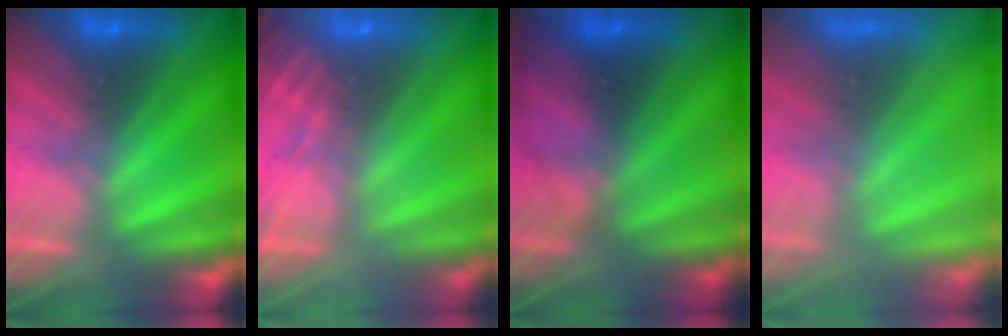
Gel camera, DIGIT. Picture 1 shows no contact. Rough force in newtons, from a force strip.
{"total": 7.3}
{"total": 2.3}
{"total": 8.9}